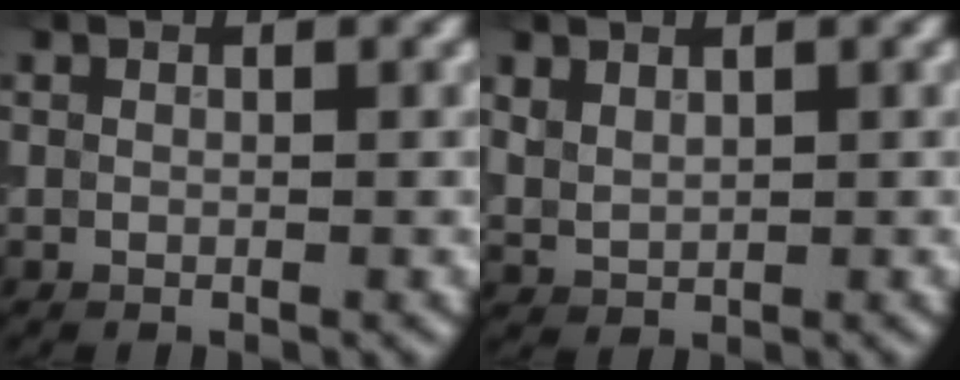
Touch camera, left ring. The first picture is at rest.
{"total": 1.6, "force": [1.1, 0.9, 0.8], "torque": [-0.023, -0.002, 0.026]}